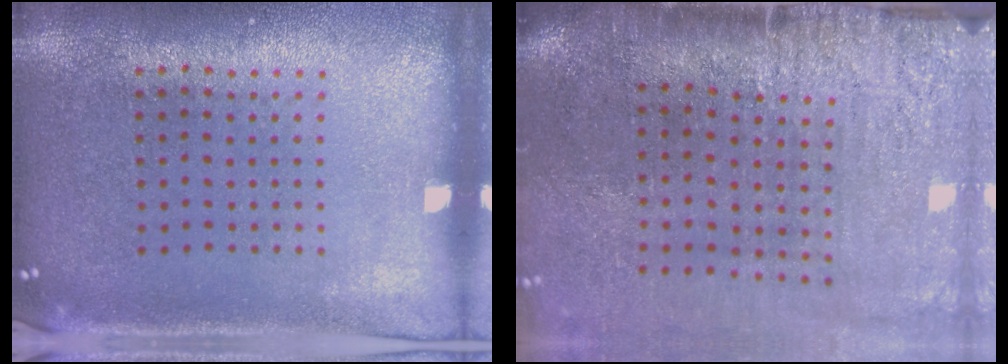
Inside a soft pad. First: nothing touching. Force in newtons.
{"total": 4.5, "press": 3.7, "slide": 2.6}